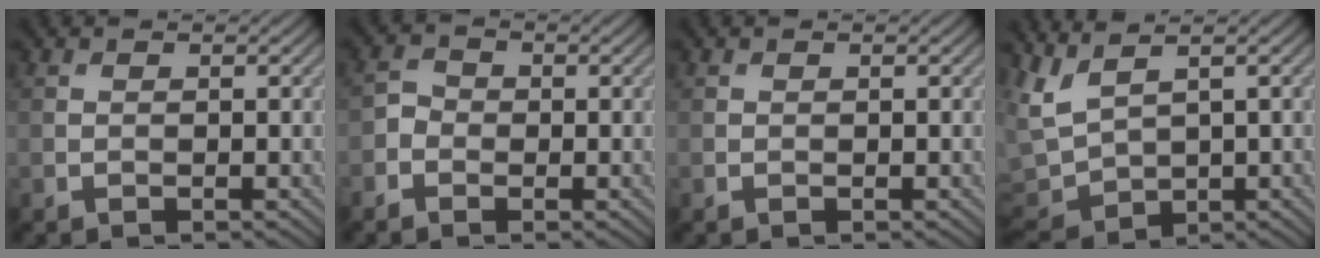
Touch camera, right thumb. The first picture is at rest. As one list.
[{"total": 2.1, "force": [-1.0, 1.6, 0.8], "torque": [-0.014, 0.003, -0.028]}, {"total": 0.0}, {"total": 5.4, "force": [1.3, 2.8, 4.4], "torque": [-0.129, -0.009, 0.024]}]